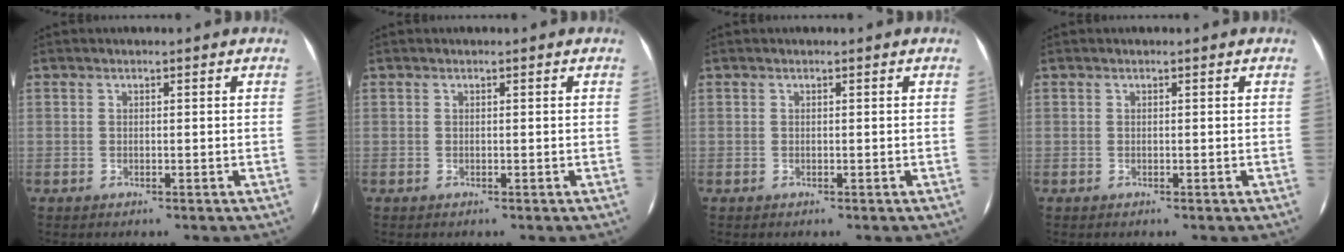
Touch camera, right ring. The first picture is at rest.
{"total": 0.0}
{"total": 0.0}
{"total": 0.0}